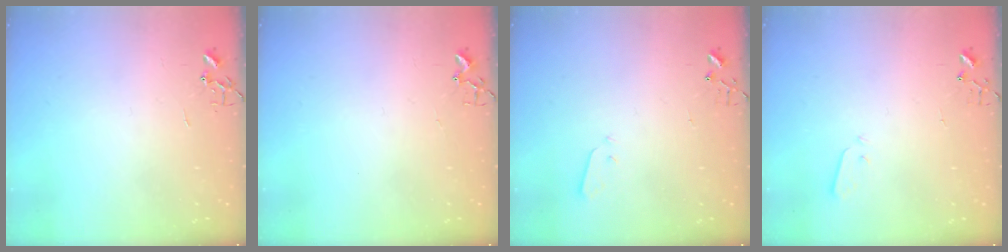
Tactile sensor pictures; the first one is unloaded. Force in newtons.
{"total": 1.9, "press": 1.9, "slide": 0.2}
{"total": 2.1, "press": 2.1, "slide": 0.3}
{"total": 2.1, "press": 2.0, "slide": 0.4}